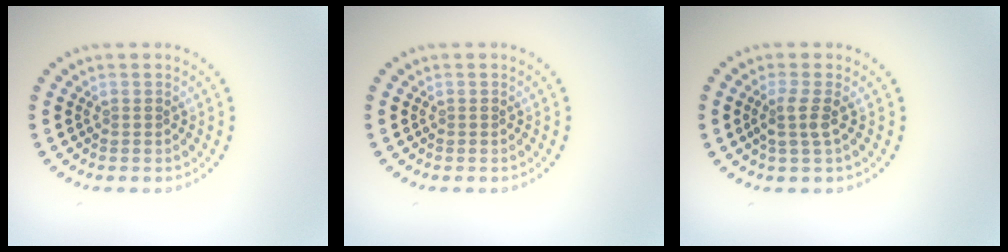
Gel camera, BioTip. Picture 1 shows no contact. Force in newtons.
{"total": 0.0}
{"total": 2.0, "press": 1.5, "slide": 1.3}